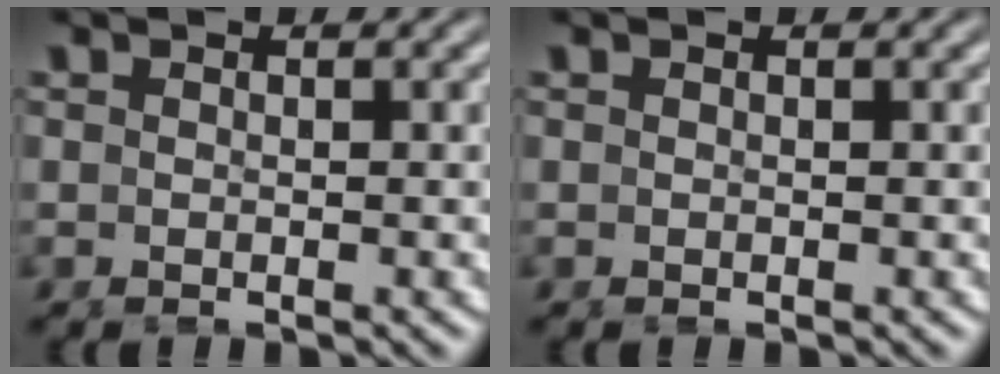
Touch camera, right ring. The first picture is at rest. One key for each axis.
{"total": 0.0}